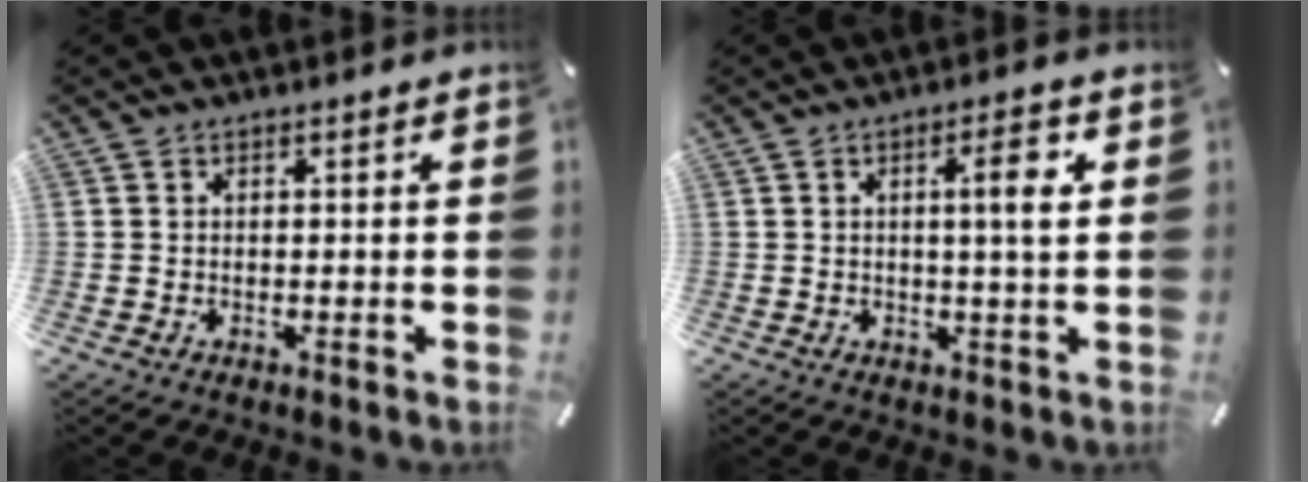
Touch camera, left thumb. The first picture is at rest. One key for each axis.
{"total": 6.9, "fx": 1.7, "fy": 0.8, "fz": 6.6, "tx": -0.105, "ty": -0.008, "tz": 0.018}